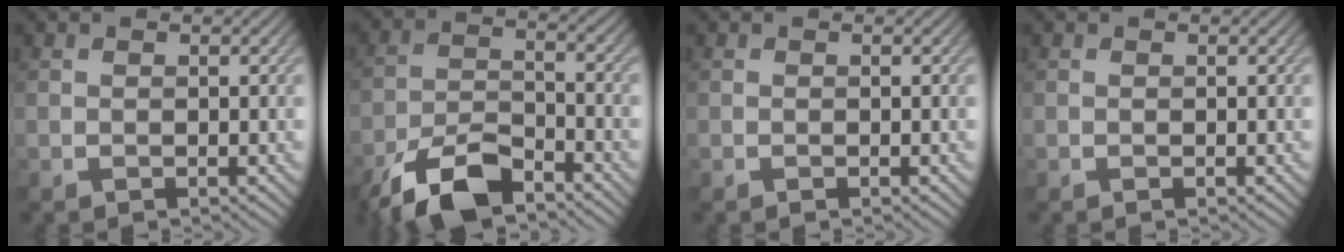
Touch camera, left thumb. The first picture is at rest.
{"total": 9.8, "force": [-7.3, 3.4, 5.6], "torque": [-0.102, -0.003, -0.150]}
{"total": 0.0}
{"total": 0.0}